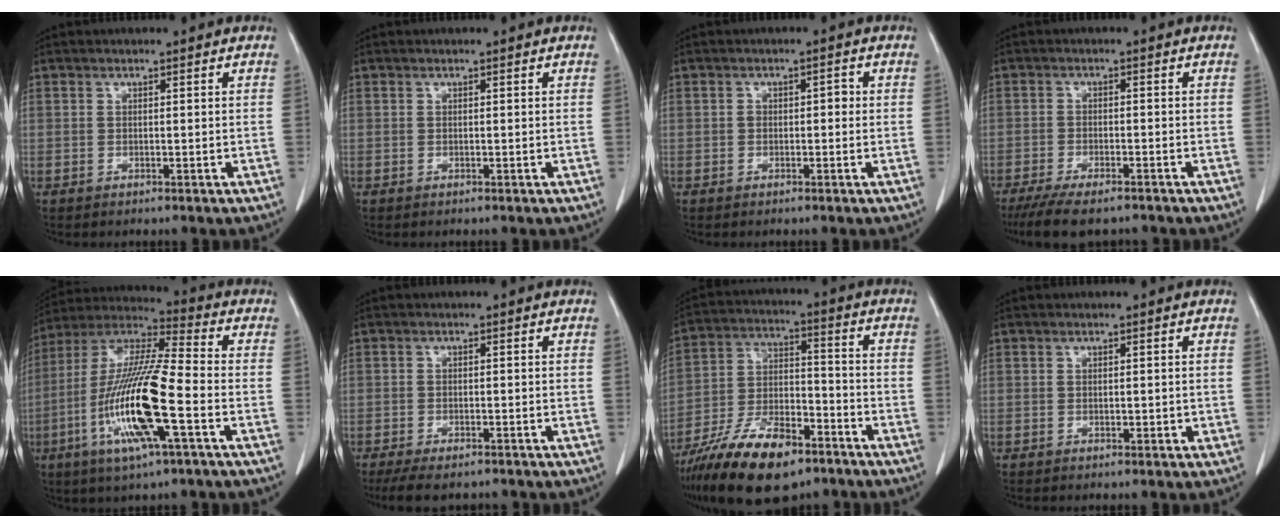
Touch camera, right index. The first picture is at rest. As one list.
[{"total": 0.0}, {"total": 1.6, "force": [-0.2, 1.0, 1.3], "torque": [-0.018, 0.013, -0.002]}, {"total": 9.5, "force": [-7.7, 2.5, 5.0], "torque": [-0.077, -0.014, -0.121]}, {"total": 17.8, "force": [-5.3, 1.5, 17.0], "torque": [-0.347, -0.013, -0.102]}, {"total": 7.0, "force": [-5.7, 2.2, 3.4], "torque": [-0.049, -0.009, -0.085]}, {"total": 17.2, "force": [-11.8, 6.0, 11.0], "torque": [-0.222, -0.007, -0.210]}, {"total": 1.0, "force": [-0.2, 0.4, 0.8], "torque": [-0.012, 0.000, -0.001]}]